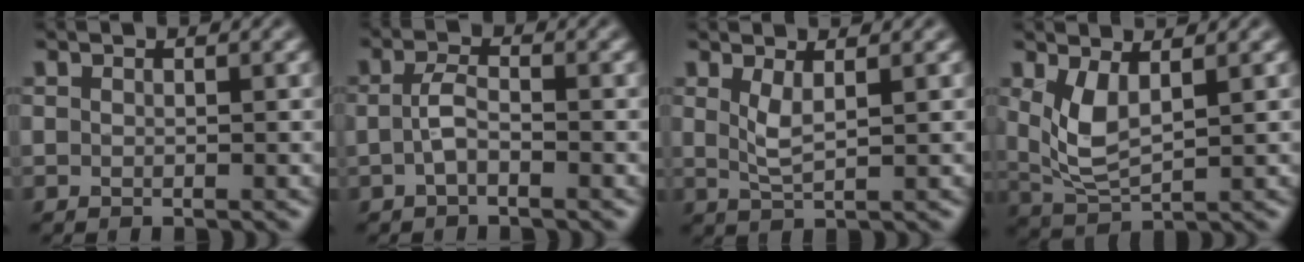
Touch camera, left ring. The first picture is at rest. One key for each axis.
{"total": 2.0, "fx": -0.5, "fy": 0.8, "fz": 1.8, "tx": -0.040, "ty": 0.004, "tz": -0.015}
{"total": 2.1, "fx": 0.9, "fy": 0.5, "fz": 1.8, "tx": -0.041, "ty": -0.006, "tz": 0.021}
{"total": 4.0, "fx": 1.2, "fy": 1.8, "fz": 3.4, "tx": -0.082, "ty": -0.007, "tz": 0.031}